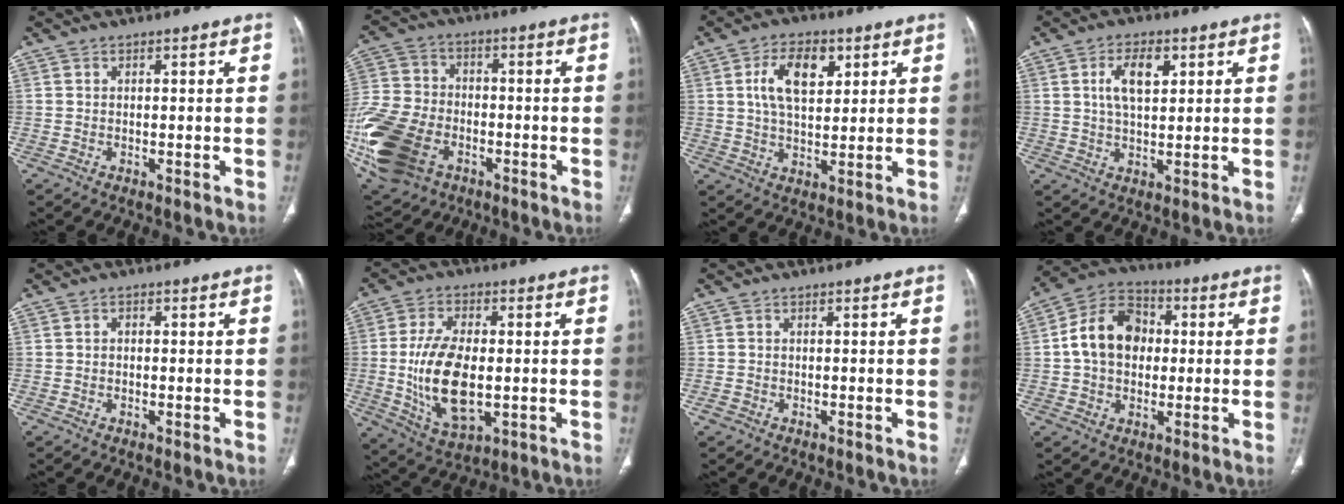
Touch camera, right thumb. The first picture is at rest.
{"total": 24.9, "force": [-8.9, 17.4, 15.4], "torque": [-0.393, 0.006, -0.151]}
{"total": 9.8, "force": [3.3, 5.5, 7.4], "torque": [-0.112, -0.007, 0.058]}
{"total": 7.0, "force": [2.3, 3.6, 5.5], "torque": [-0.094, -0.004, 0.043]}
{"total": 0.9, "force": [-0.1, 0.7, 0.6], "torque": [-0.005, 0.003, -0.006]}
{"total": 14.8, "force": [-1.4, 7.8, 12.5], "torque": [-0.237, -0.006, -0.015]}
{"total": 1.1, "force": [-0.6, 0.8, 0.3], "torque": [-0.012, 0.002, -0.013]}
{"total": 12.8, "force": [0.9, 9.7, 8.4], "torque": [-0.127, 0.027, 0.006]}